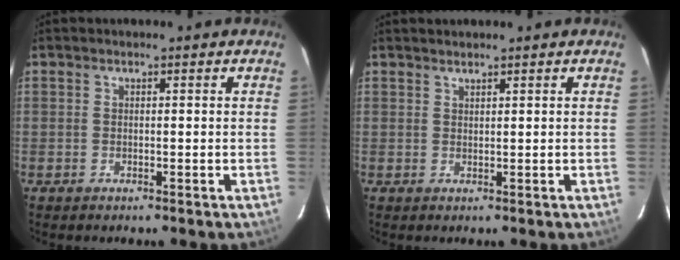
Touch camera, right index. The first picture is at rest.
{"total": 1.2, "force": [1.1, -0.4, 0.3], "torque": [-0.007, -0.001, 0.020]}